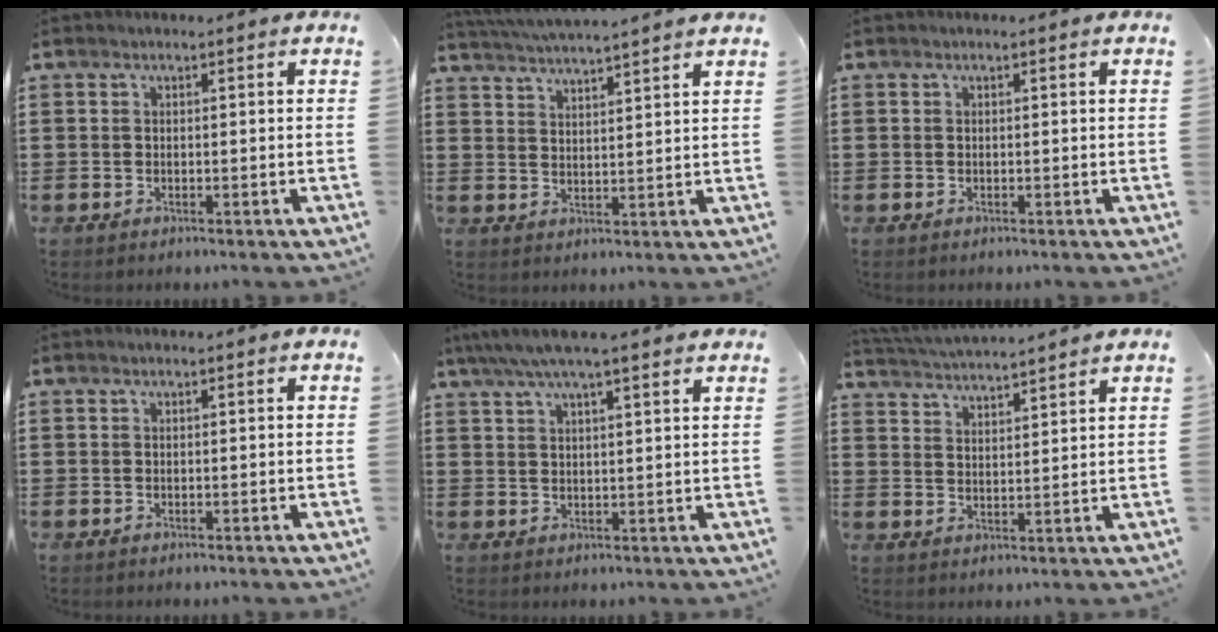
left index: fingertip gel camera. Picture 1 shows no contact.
{"total": 4.4, "force": [4.3, -0.9, 0.8], "torque": [-0.031, -0.022, 0.076]}
{"total": 0.0}
{"total": 0.0}
{"total": 4.6, "force": [3.7, 0.3, 2.8], "torque": [-0.064, -0.008, 0.064]}
{"total": 3.8, "force": [3.7, -0.7, 0.3], "torque": [-0.023, -0.023, 0.063]}